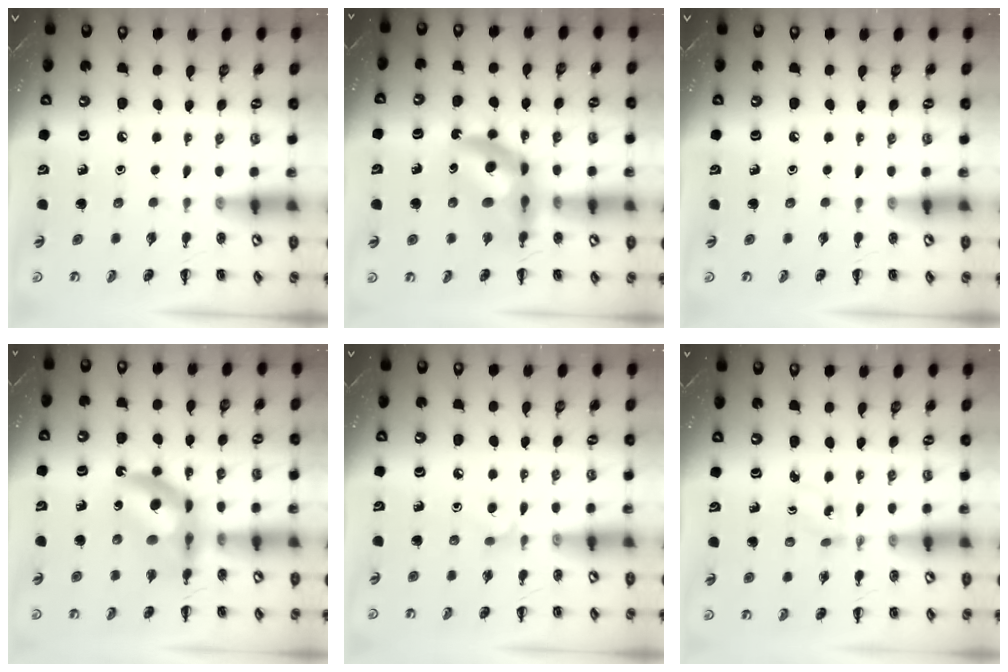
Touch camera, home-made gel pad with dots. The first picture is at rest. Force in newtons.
{"total": 11.3, "press": 10.7, "slide": 3.6}
{"total": 0.0}
{"total": 12.3, "press": 11.7, "slide": 3.8}
{"total": 4.4, "press": 4.0, "slide": 1.8}
{"total": 1.5, "press": 1.4, "slide": 0.6}